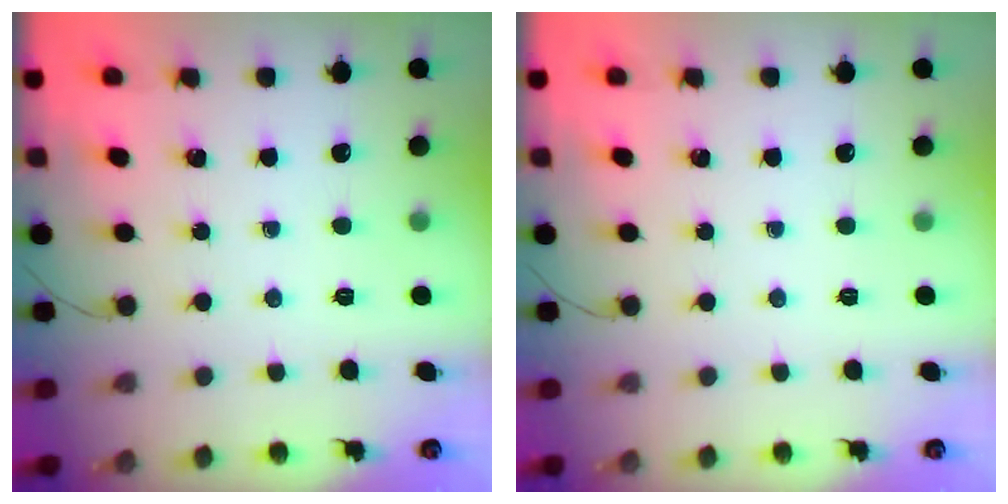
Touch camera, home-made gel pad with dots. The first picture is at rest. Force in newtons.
{"total": 0.0}